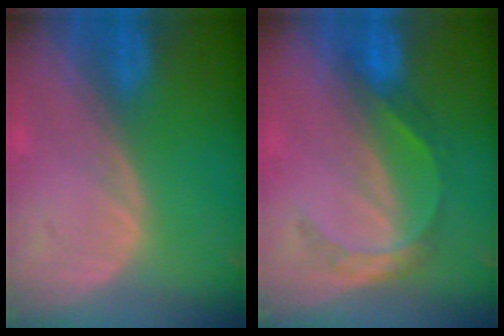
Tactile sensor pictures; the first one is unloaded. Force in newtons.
{"total": 4.4, "press": 4.2, "slide": 1.2}